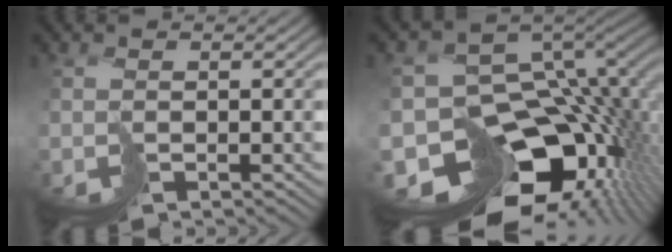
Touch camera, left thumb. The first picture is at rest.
{"total": 16.1, "force": [-6.7, 11.0, 9.6], "torque": [-0.177, -0.031, -0.094]}